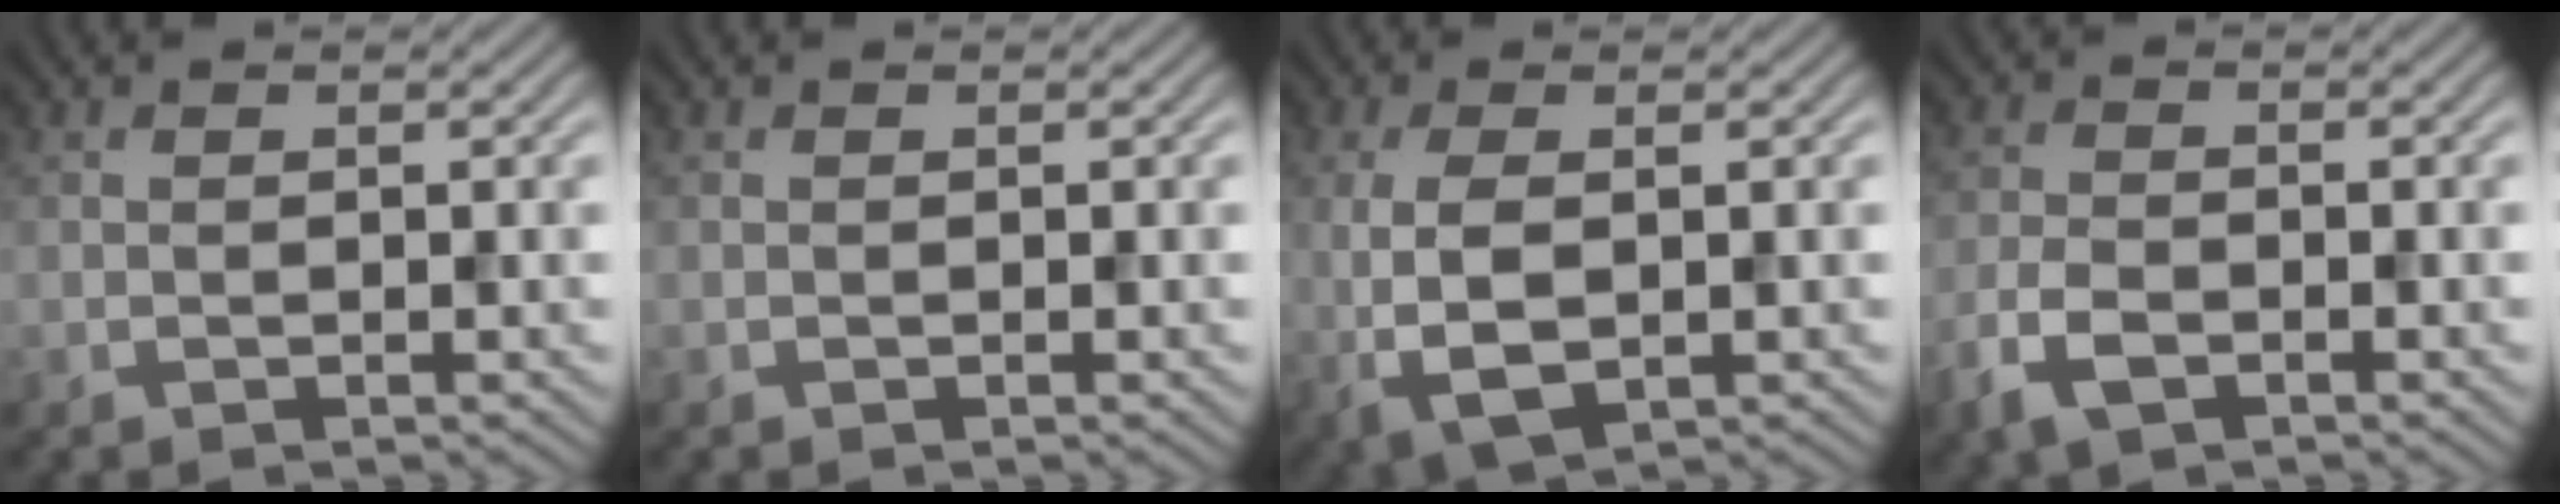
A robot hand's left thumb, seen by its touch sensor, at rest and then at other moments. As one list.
[{"total": 0.0}, {"total": 5.8, "force": [-0.4, 2.7, 5.1], "torque": [-0.122, -0.007, -0.003]}, {"total": 4.2, "force": [-2.4, 2.1, 2.8], "torque": [-0.064, -0.008, -0.055]}]